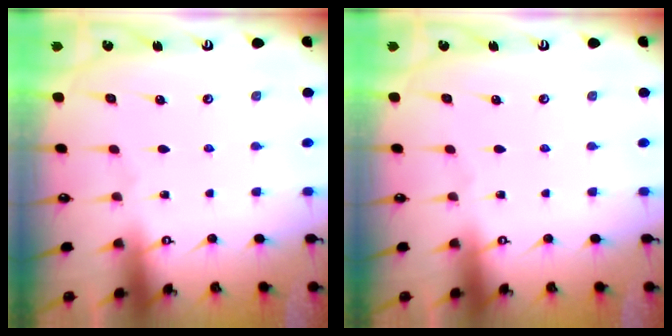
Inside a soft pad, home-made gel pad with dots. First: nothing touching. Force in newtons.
{"total": 0.0}